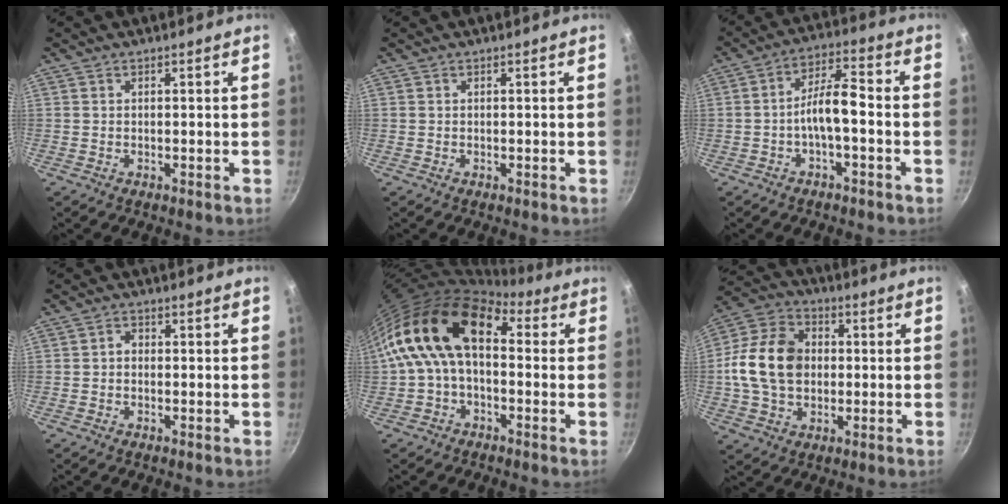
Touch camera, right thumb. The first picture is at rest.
{"total": 0.0}
{"total": 7.2, "force": [-2.1, 2.4, 6.4], "torque": [-0.115, 0.039, -0.041]}
{"total": 1.6, "force": [-0.3, 1.3, 0.9], "torque": [-0.012, 0.008, -0.007]}
{"total": 17.6, "force": [1.7, 10.9, 13.8], "torque": [-0.232, 0.040, 0.009]}
{"total": 15.4, "force": [0.3, 11.5, 10.2], "torque": [-0.167, 0.022, -0.007]}